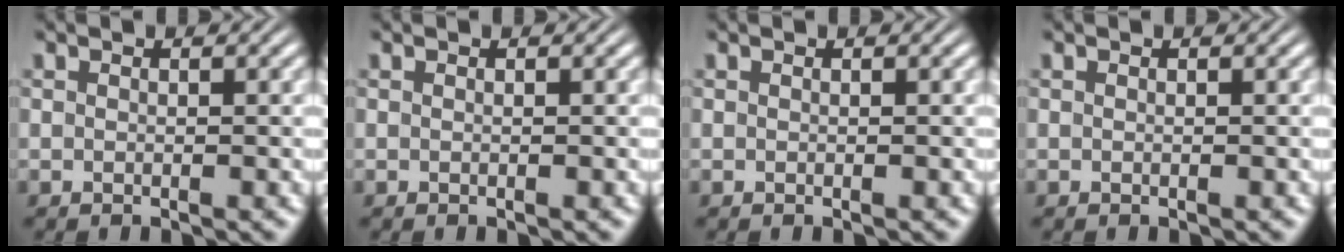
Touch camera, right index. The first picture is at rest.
{"total": 0.0}
{"total": 0.0}
{"total": 0.0}